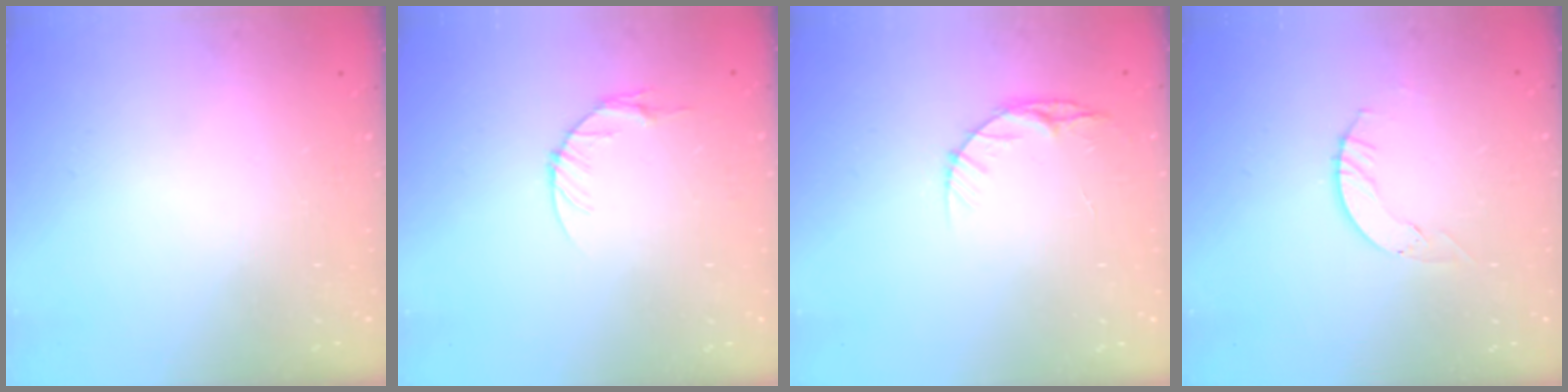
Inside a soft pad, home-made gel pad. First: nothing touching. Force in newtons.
{"total": 4.6, "press": 4.6, "slide": 0.6}
{"total": 6.1, "press": 6.0, "slide": 0.6}
{"total": 4.0, "press": 4.0, "slide": 0.4}